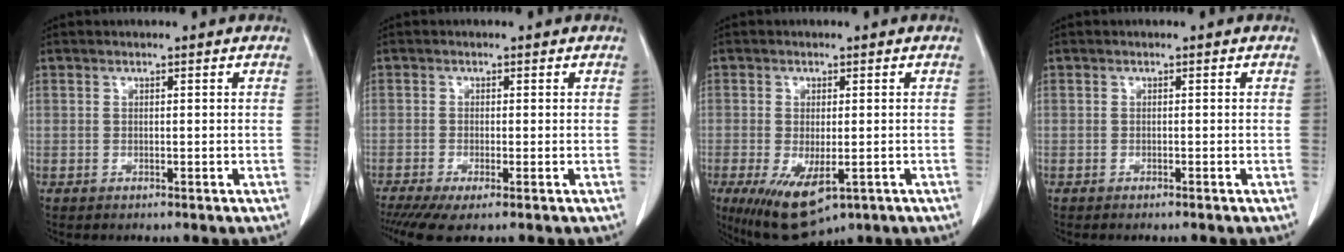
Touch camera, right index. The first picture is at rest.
{"total": 4.8, "force": [-3.2, 0.7, 3.5], "torque": [-0.058, -0.012, -0.055]}
{"total": 10.2, "force": [-4.8, 4.3, 8.0], "torque": [-0.145, -0.026, -0.065]}
{"total": 0.9, "force": [-0.8, -0.1, 0.4], "torque": [-0.008, -0.001, -0.010]}